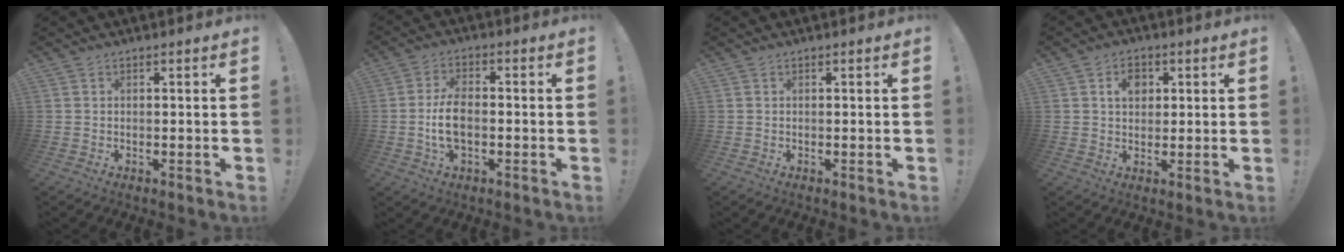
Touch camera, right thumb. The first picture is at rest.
{"total": 8.0, "force": [-1.6, 4.0, 6.7], "torque": [-0.129, -0.001, -0.028]}
{"total": 0.0}
{"total": 5.7, "force": [1.9, 4.4, 3.1], "torque": [-0.045, 0.004, 0.032]}